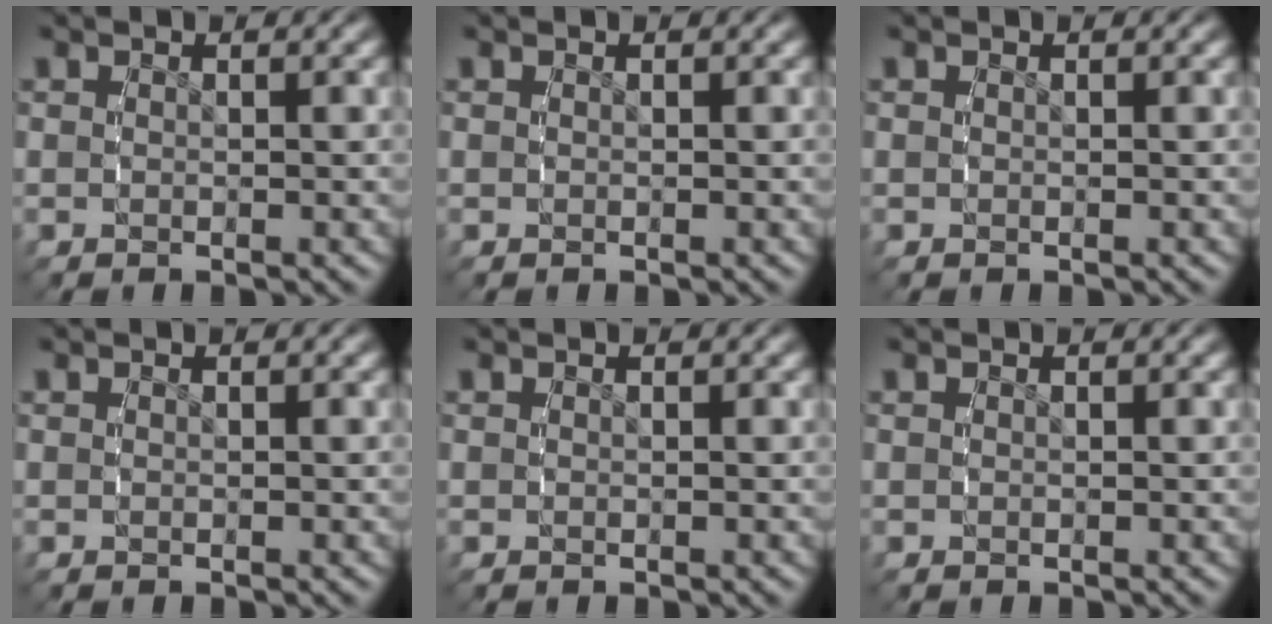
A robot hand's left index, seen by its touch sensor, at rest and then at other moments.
{"total": 0.0}
{"total": 0.0}
{"total": 0.0}
{"total": 0.0}
{"total": 0.0}